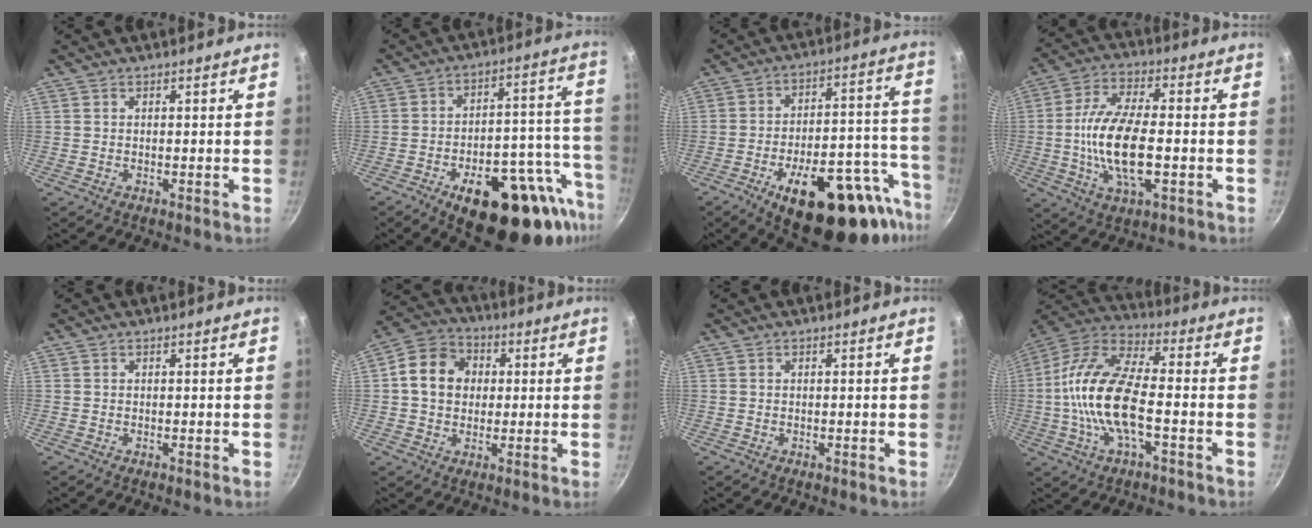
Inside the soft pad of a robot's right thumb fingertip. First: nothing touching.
{"total": 24.1, "force": [-12.5, 10.8, 17.6], "torque": [-0.187, 0.058, -0.168]}
{"total": 26.9, "force": [-14.6, 11.0, 19.7], "torque": [-0.220, 0.072, -0.201]}
{"total": 15.0, "force": [-2.1, 6.4, 13.4], "torque": [-0.252, 0.015, -0.048]}
{"total": 0.0}
{"total": 10.8, "force": [1.4, 9.0, 5.8], "torque": [-0.075, 0.014, 0.005]}
{"total": 0.0}
{"total": 16.9, "force": [-2.8, 6.9, 15.2], "torque": [-0.291, 0.038, -0.072]}